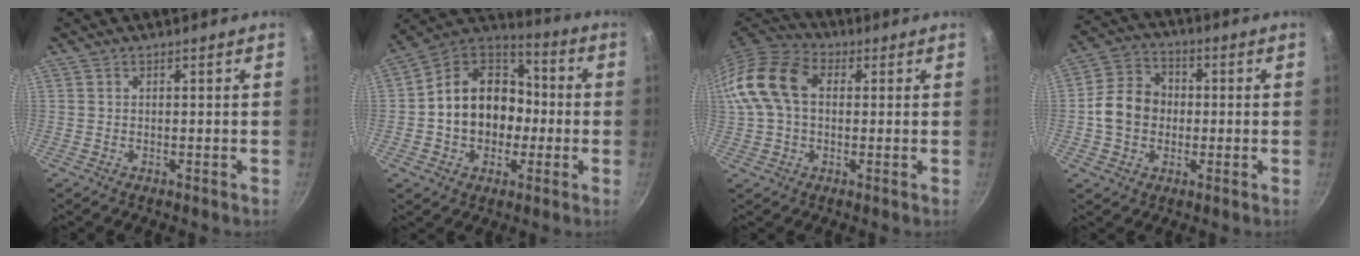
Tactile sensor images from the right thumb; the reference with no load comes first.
{"total": 17.6, "force": [-1.3, 14.0, 10.6], "torque": [-0.146, 0.048, -0.032]}
{"total": 13.5, "force": [1.9, 9.3, 9.6], "torque": [-0.170, 0.025, 0.017]}
{"total": 10.0, "force": [-0.6, 8.3, 5.5], "torque": [-0.069, 0.022, -0.026]}